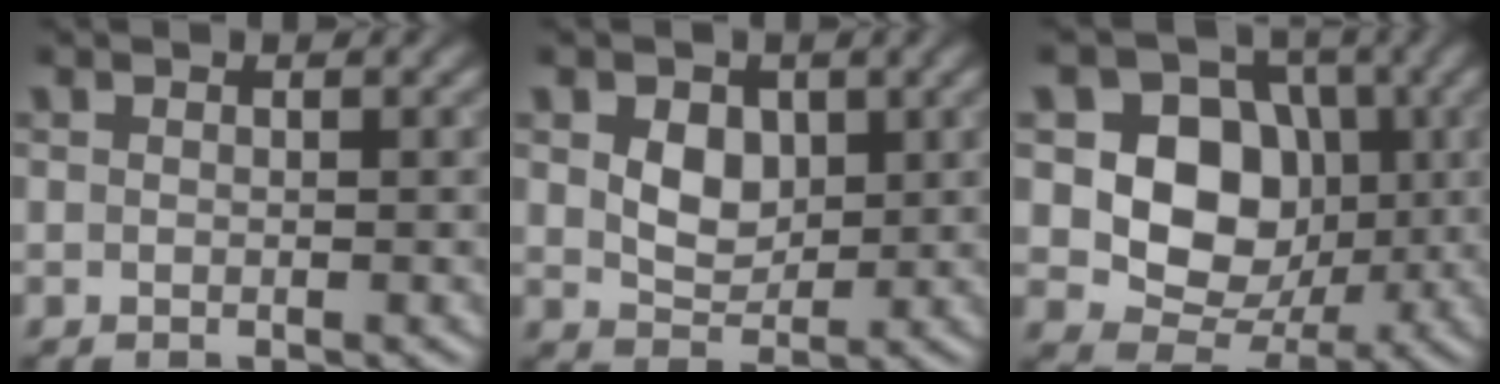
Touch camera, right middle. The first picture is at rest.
{"total": 3.4, "force": [1.0, 2.5, 2.2], "torque": [-0.045, -0.003, 0.013]}
{"total": 8.5, "force": [0.8, 7.0, 4.8], "torque": [-0.074, -0.001, 0.003]}